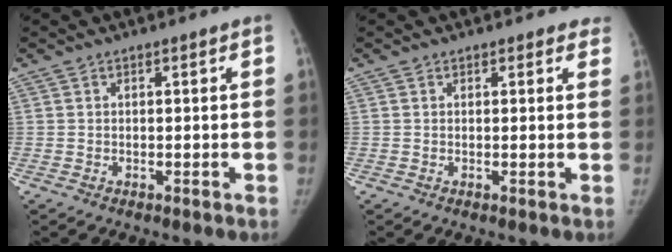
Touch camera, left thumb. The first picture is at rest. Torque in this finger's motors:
{"motor_torque": [0.21, -0.10, 0.10, -0.20, 0.03]}